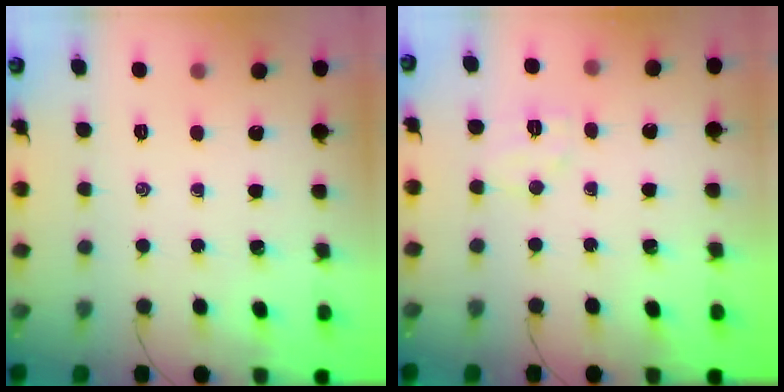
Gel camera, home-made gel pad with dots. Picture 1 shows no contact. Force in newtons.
{"total": 5.0, "press": 4.9, "slide": 1.1}